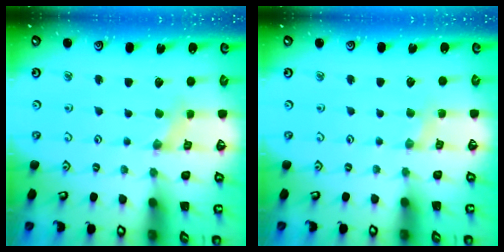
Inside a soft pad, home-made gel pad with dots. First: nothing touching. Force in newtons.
{"total": 1.3, "press": 1.3, "slide": 0.3}